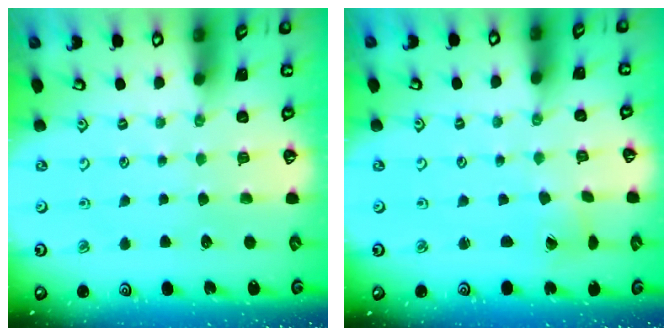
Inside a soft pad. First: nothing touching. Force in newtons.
{"total": 1.6, "press": 1.6, "slide": 0.3}